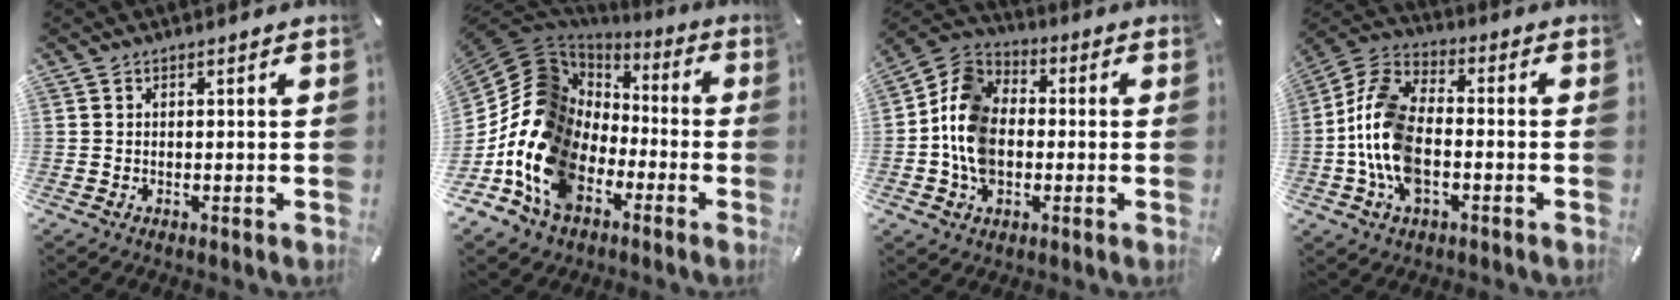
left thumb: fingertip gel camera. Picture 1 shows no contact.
{"total": 17.2, "force": [-6.2, 13.8, 8.1], "torque": [-0.197, 0.016, -0.111]}
{"total": 11.4, "force": [-2.9, 9.0, 6.5], "torque": [-0.155, 0.029, -0.056]}
{"total": 13.4, "force": [-3.5, 8.2, 10.0], "torque": [-0.229, 0.007, -0.065]}